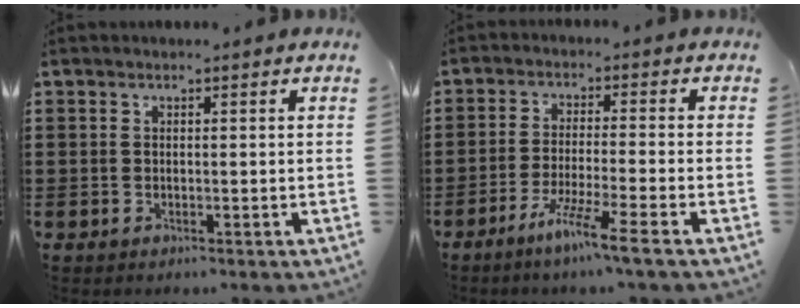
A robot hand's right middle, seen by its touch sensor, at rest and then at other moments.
{"total": 6.0, "force": [-4.5, -0.7, 3.9], "torque": [-0.076, -0.015, -0.085]}